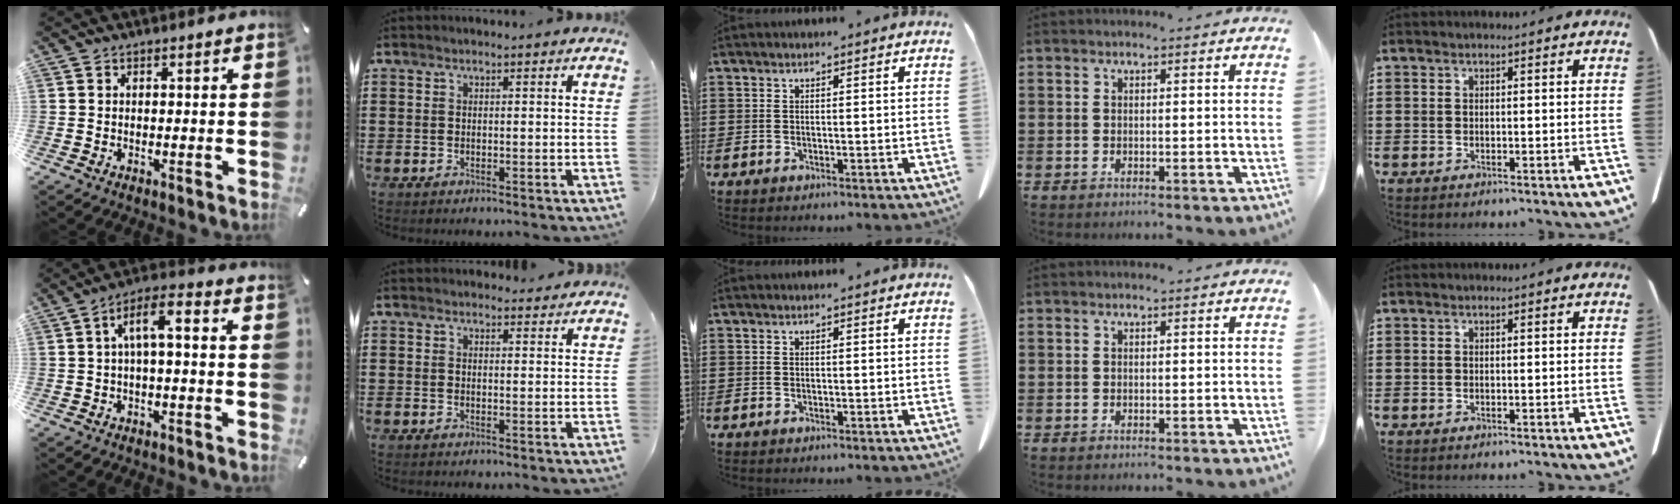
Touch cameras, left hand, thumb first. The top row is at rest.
{"thumb": {"total": 4.9, "force": [-0.8, 2.1, 4.3], "torque": [-0.084, 0.019, -0.018]}, "index": {"total": 1.9, "force": [1.8, 0.4, 0.0], "torque": [0.003, -0.001, 0.033]}}